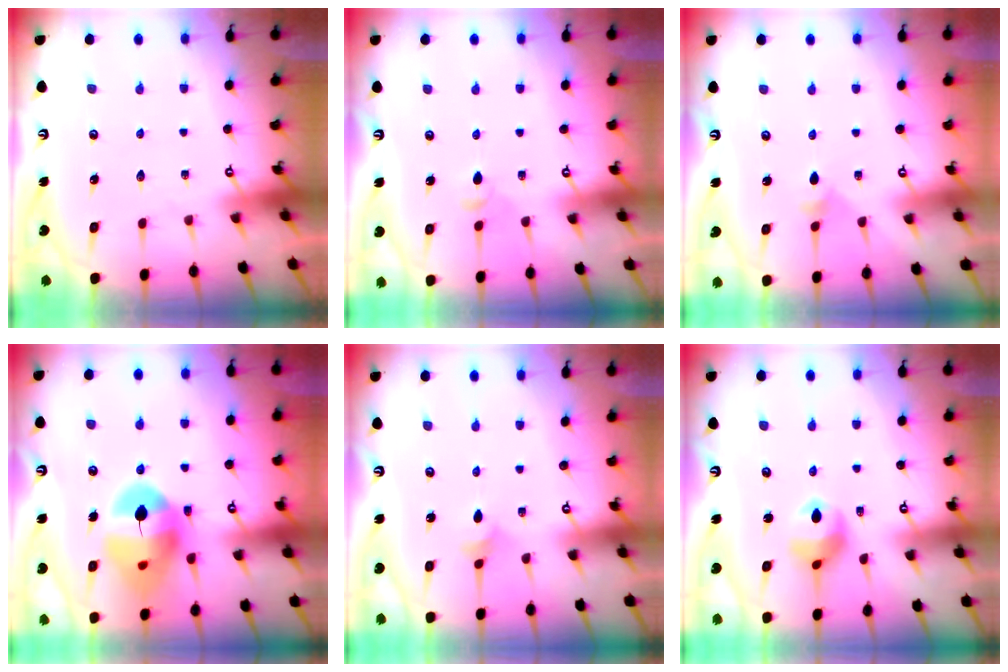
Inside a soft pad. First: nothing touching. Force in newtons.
{"total": 3.0, "press": 3.0, "slide": 0.6}
{"total": 4.0, "press": 3.9, "slide": 0.8}
{"total": 15.5, "press": 15.5, "slide": 1.6}
{"total": 2.7, "press": 2.6, "slide": 0.7}
{"total": 8.8, "press": 8.7, "slide": 0.6}